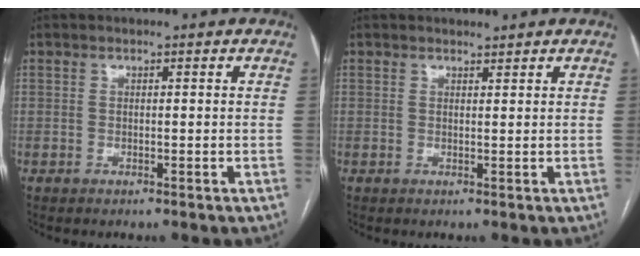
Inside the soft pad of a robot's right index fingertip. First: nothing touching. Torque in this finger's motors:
{"motor_torque": [-0.25, -0.01, -0.02, 0.00]}